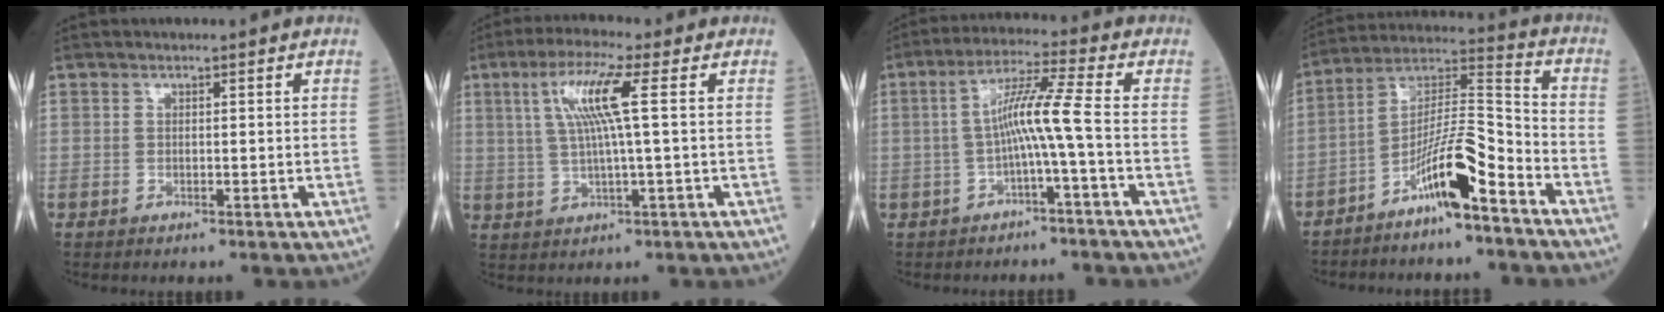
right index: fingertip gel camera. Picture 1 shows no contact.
{"total": 7.9, "force": [2.1, -0.4, 7.6], "torque": [-0.151, 0.011, 0.043]}
{"total": 6.8, "force": [-1.4, -1.2, 6.5], "torque": [-0.121, 0.022, -0.024]}
{"total": 11.3, "force": [-6.9, 1.3, 8.9], "torque": [-0.165, 0.015, -0.126]}